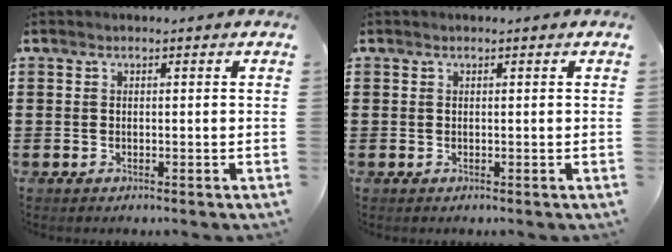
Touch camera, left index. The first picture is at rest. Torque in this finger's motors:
{"motor_torque": [-0.07, 0.29, -0.03, -0.02]}